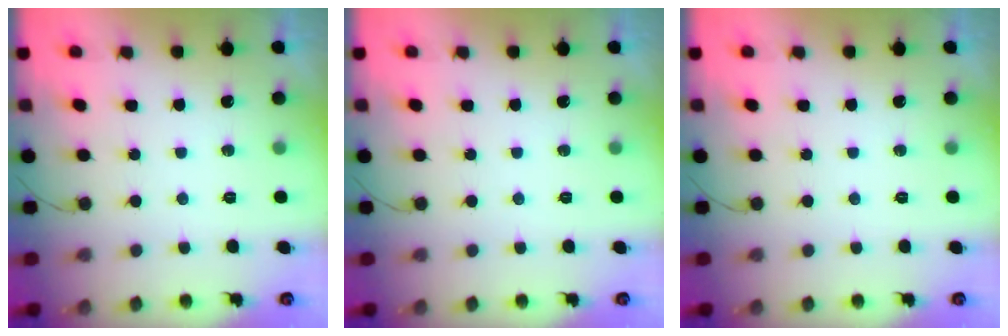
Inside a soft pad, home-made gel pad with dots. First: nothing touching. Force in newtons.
{"total": 0.0}
{"total": 0.0}